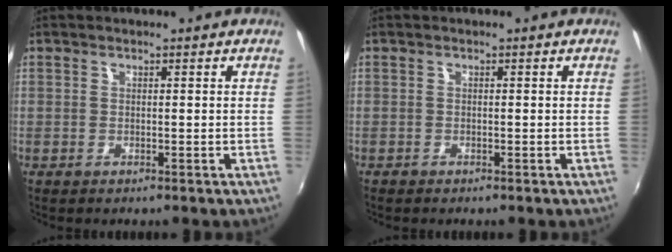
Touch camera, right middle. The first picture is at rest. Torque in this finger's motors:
{"motor_torque": [-0.42, 0.03, 0.01, -0.01]}